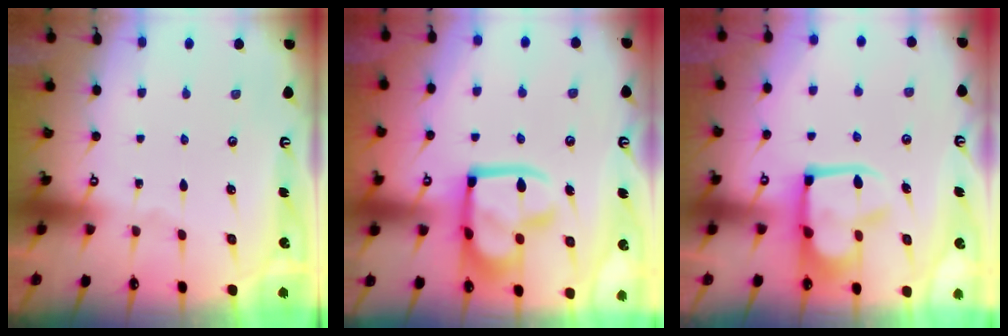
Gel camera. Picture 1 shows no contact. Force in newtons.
{"total": 17.7, "press": 17.6, "slide": 1.9}
{"total": 15.2, "press": 15.1, "slide": 1.4}